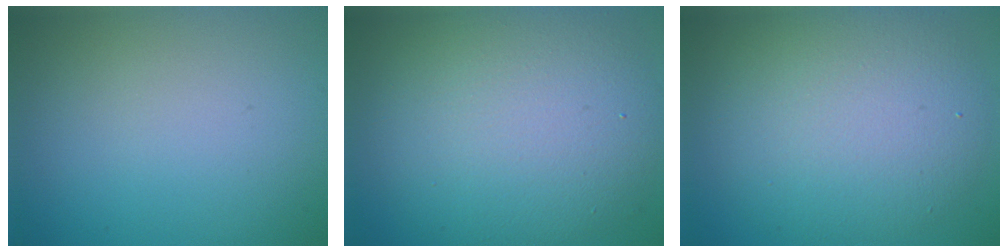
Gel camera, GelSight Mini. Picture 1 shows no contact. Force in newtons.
{"total": 10.1, "press": 10.1, "slide": 0.8}
{"total": 8.0, "press": 8.0, "slide": 0.2}